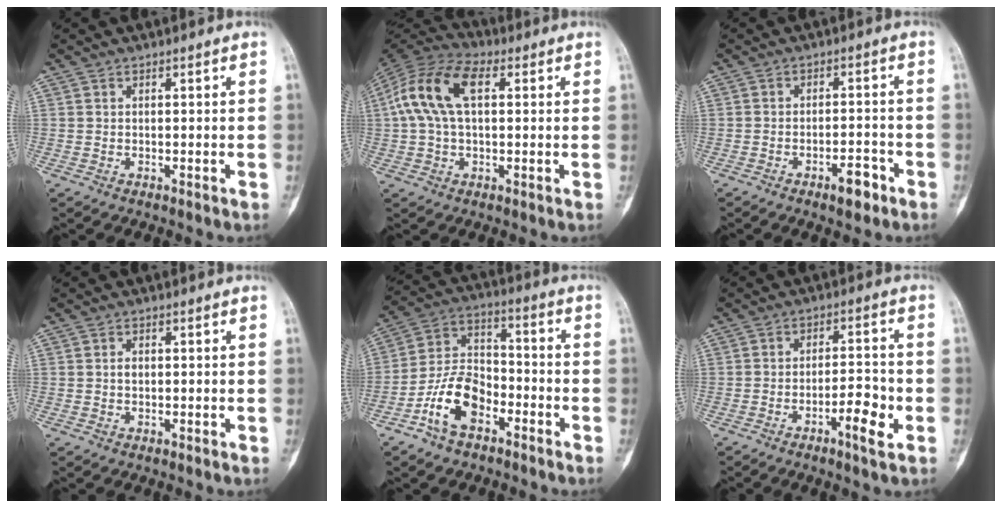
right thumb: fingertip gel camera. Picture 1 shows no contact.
{"total": 13.3, "force": [2.8, 7.4, 10.7], "torque": [-0.223, 0.033, 0.047]}
{"total": 4.7, "force": [-2.8, 1.8, 3.3], "torque": [-0.044, 0.020, -0.039]}
{"total": 1.5, "force": [0.1, 1.0, 1.1], "torque": [-0.014, 0.002, 0.000]}
{"total": 12.1, "force": [-6.0, 7.2, 7.6], "torque": [-0.135, 0.051, -0.117]}
{"total": 7.0, "force": [-2.9, 1.8, 6.2], "torque": [-0.095, 0.017, -0.046]}